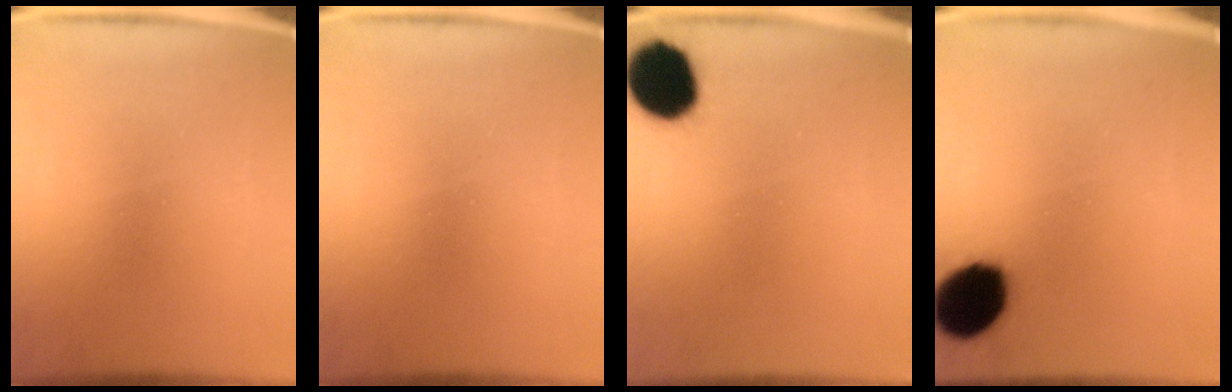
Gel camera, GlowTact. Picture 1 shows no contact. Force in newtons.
{"total": 0.0}
{"total": 13.1}
{"total": 14.5}